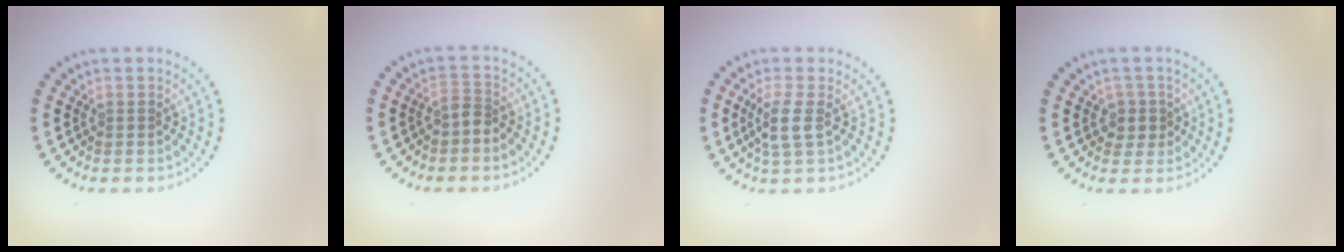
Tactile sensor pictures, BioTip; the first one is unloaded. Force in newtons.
{"total": 1.5, "press": 1.1, "slide": 1.0}
{"total": 2.4, "press": 2.1, "slide": 1.2}
{"total": 1.7, "press": 1.4, "slide": 1.0}